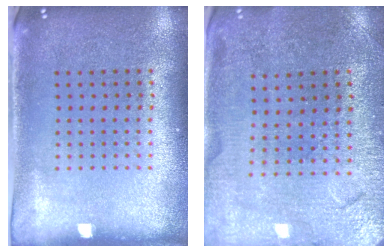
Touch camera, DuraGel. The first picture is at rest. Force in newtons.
{"total": 1.3, "press": 1.3, "slide": 0.1}